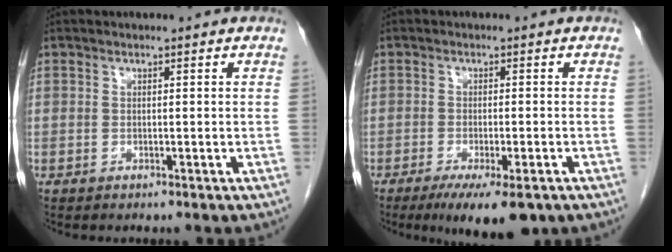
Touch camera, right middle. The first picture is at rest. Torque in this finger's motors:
{"motor_torque": [1.16, -0.98, 0.14, 0.10]}